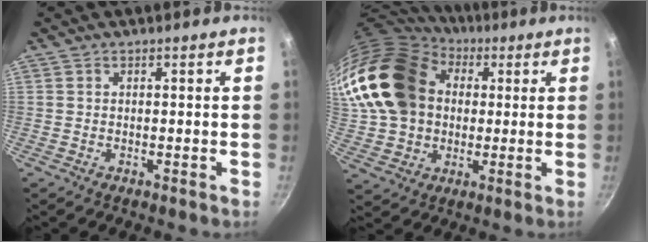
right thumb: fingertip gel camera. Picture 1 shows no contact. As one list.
[{"total": 25.0, "force": [5.3, 19.3, 15.0], "torque": [-0.296, 0.035, 0.101]}]